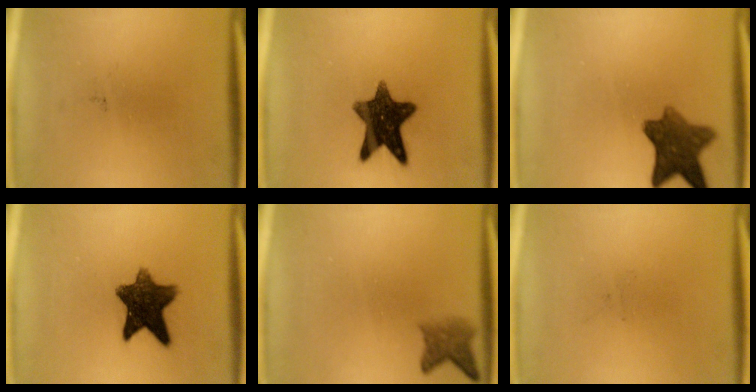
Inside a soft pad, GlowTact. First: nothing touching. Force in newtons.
{"total": 11.9}
{"total": 8.5}
{"total": 10.5}
{"total": 2.9}
{"total": 0.0}